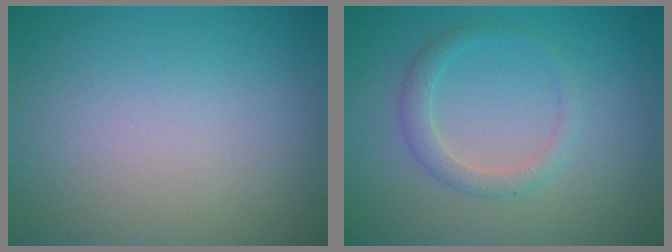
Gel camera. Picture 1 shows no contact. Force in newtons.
{"total": 1.9, "press": 1.9, "slide": 0.2}